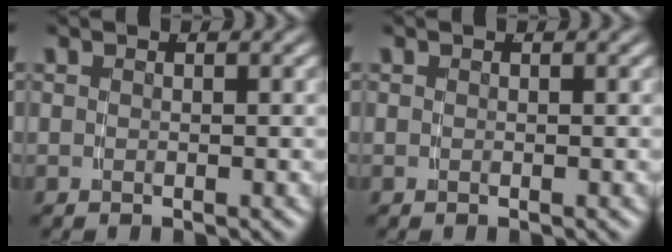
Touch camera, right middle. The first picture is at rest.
{"total": 0.0}